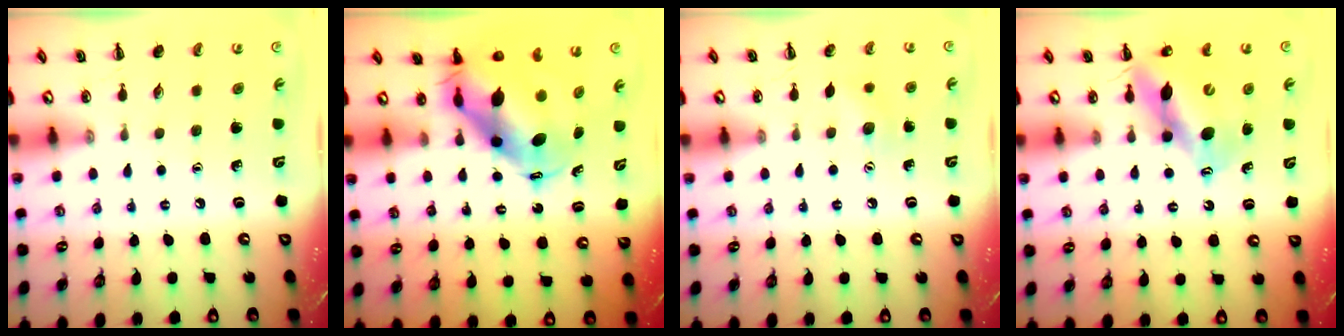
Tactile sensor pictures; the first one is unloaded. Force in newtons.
{"total": 8.8, "press": 8.5, "slide": 2.2}
{"total": 6.5, "press": 6.3, "slide": 1.6}
{"total": 11.6, "press": 11.2, "slide": 3.1}